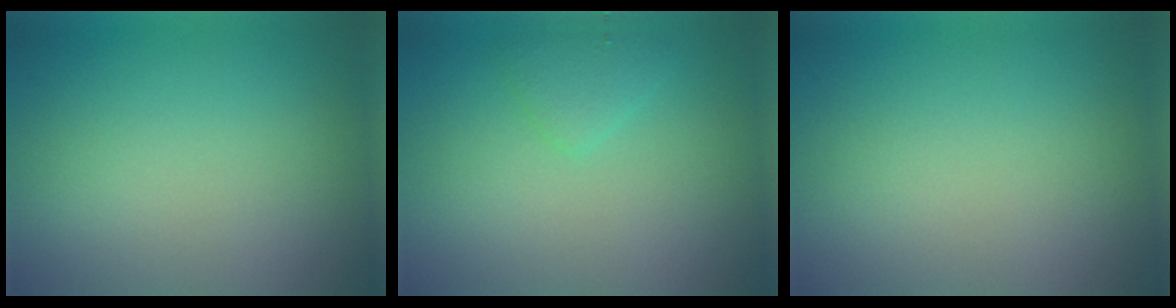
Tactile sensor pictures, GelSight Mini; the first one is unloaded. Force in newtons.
{"total": 1.5, "press": 1.5, "slide": 0.1}
{"total": 0.0}